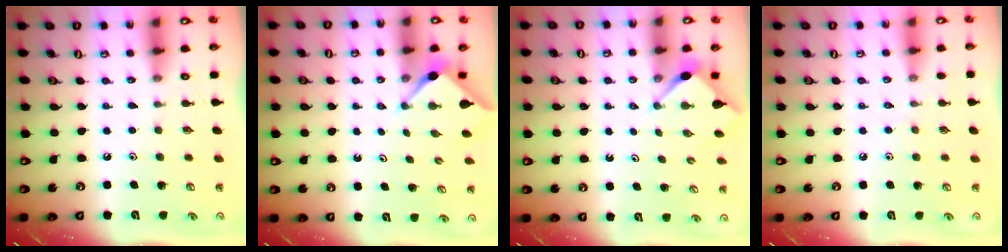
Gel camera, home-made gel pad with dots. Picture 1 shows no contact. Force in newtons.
{"total": 3.1, "press": 3.1, "slide": 0.2}
{"total": 2.8, "press": 2.8, "slide": 0.3}
{"total": 2.4, "press": 2.4, "slide": 0.5}